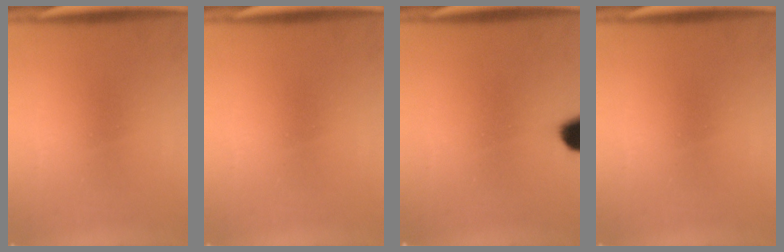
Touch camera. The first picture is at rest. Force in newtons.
{"total": 0.0}
{"total": 7.1}
{"total": 0.0}